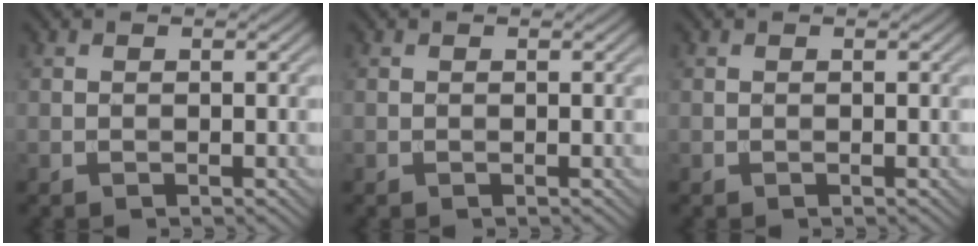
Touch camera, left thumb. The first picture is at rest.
{"total": 0.0}
{"total": 0.0}